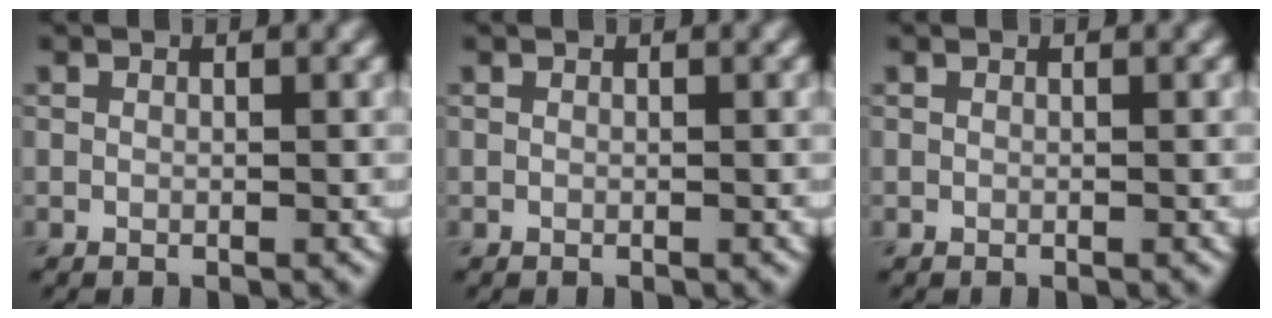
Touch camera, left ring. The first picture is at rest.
{"total": 0.0}
{"total": 0.0}